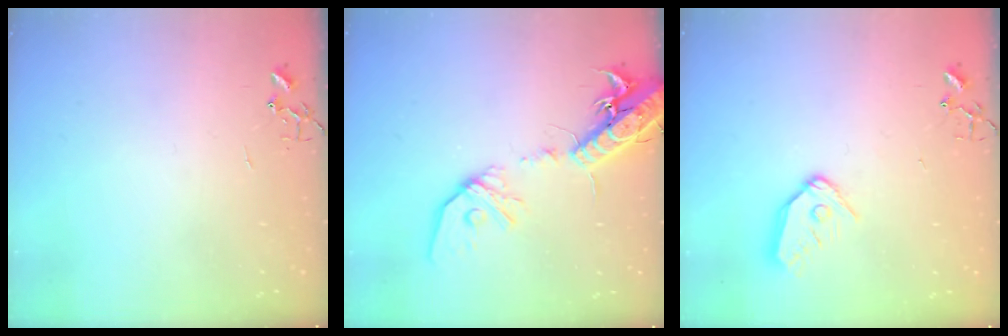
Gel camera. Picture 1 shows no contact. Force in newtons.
{"total": 18.3, "press": 17.9, "slide": 3.7}
{"total": 10.7, "press": 10.6, "slide": 1.1}